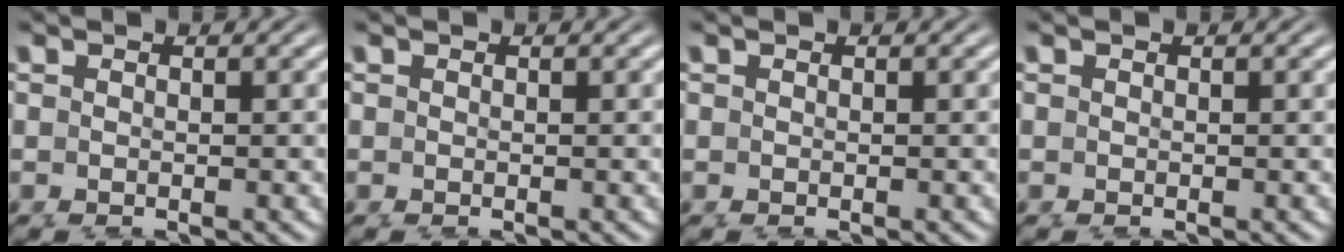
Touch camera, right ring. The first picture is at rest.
{"total": 0.0}
{"total": 0.0}
{"total": 0.0}